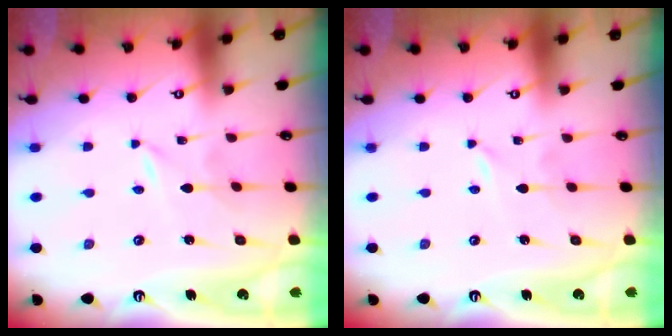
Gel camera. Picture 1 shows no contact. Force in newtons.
{"total": 0.0}